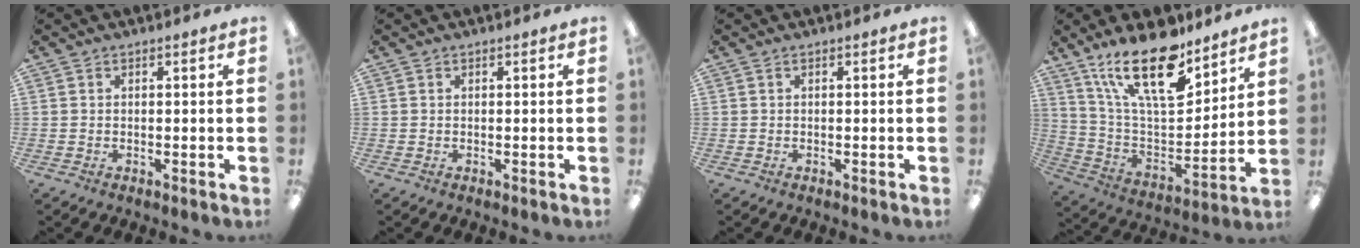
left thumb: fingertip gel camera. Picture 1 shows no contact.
{"total": 0.0}
{"total": 0.0}
{"total": 21.8, "force": [14.9, 8.4, 13.5], "torque": [-0.249, -0.086, 0.258]}